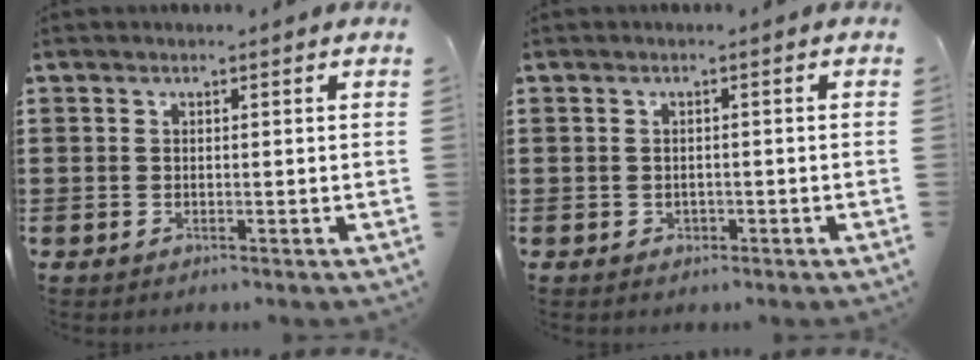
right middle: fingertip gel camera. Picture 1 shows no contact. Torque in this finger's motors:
{"motor_torque": [0.17, -0.08, 0.01, 0.00]}